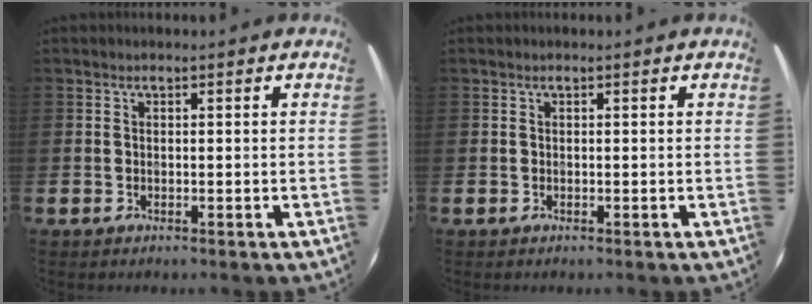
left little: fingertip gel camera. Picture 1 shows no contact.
{"total": 0.0}